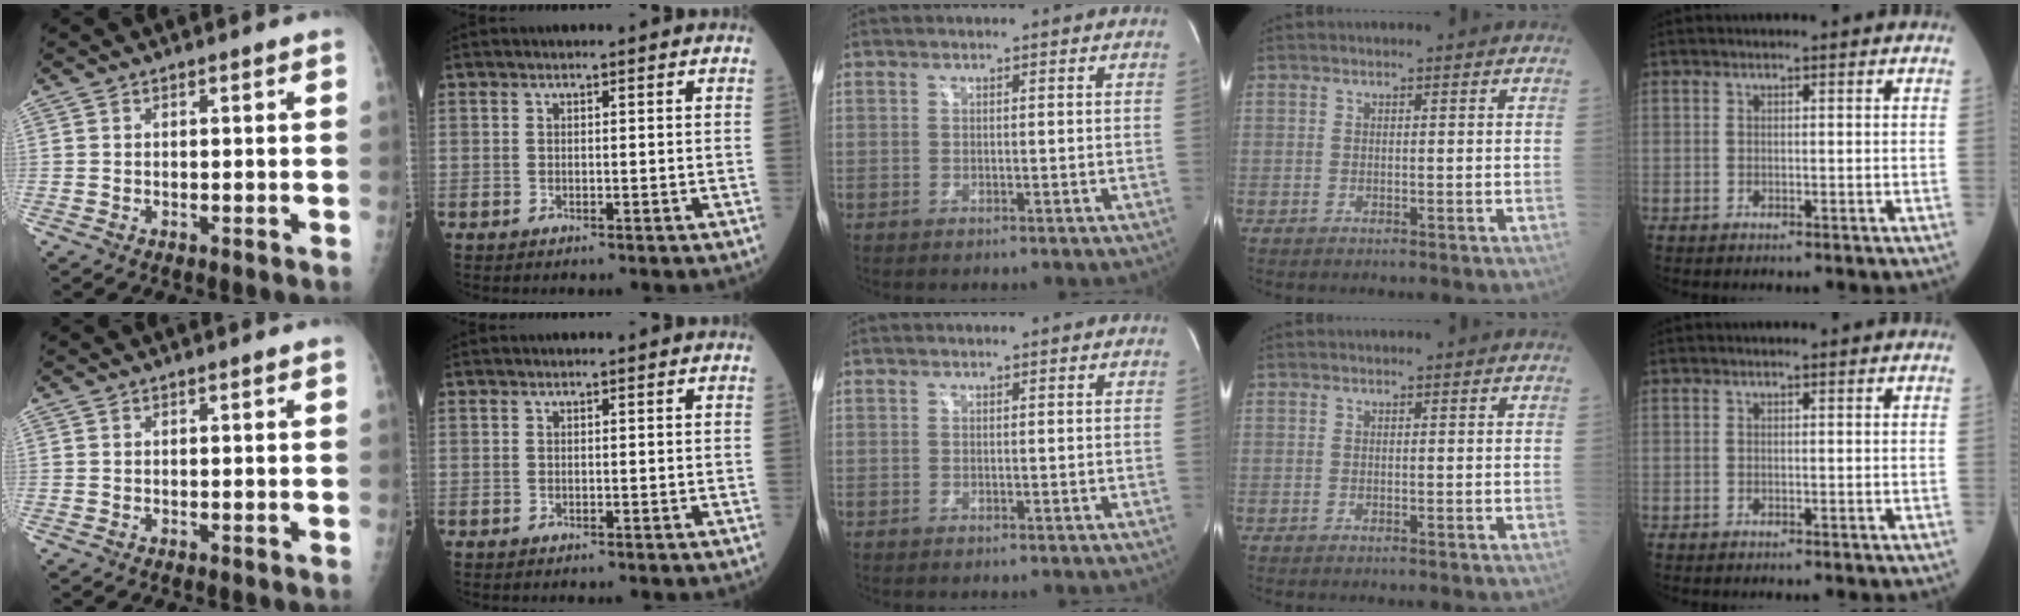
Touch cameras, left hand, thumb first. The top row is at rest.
{}